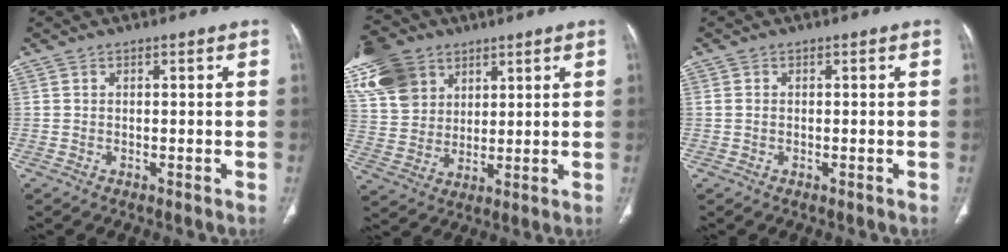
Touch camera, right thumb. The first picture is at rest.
{"total": 15.8, "force": [8.1, 11.5, 7.2], "torque": [-0.132, -0.004, 0.157]}
{"total": 0.7, "force": [-0.1, 0.5, 0.5], "torque": [-0.011, 0.001, -0.001]}